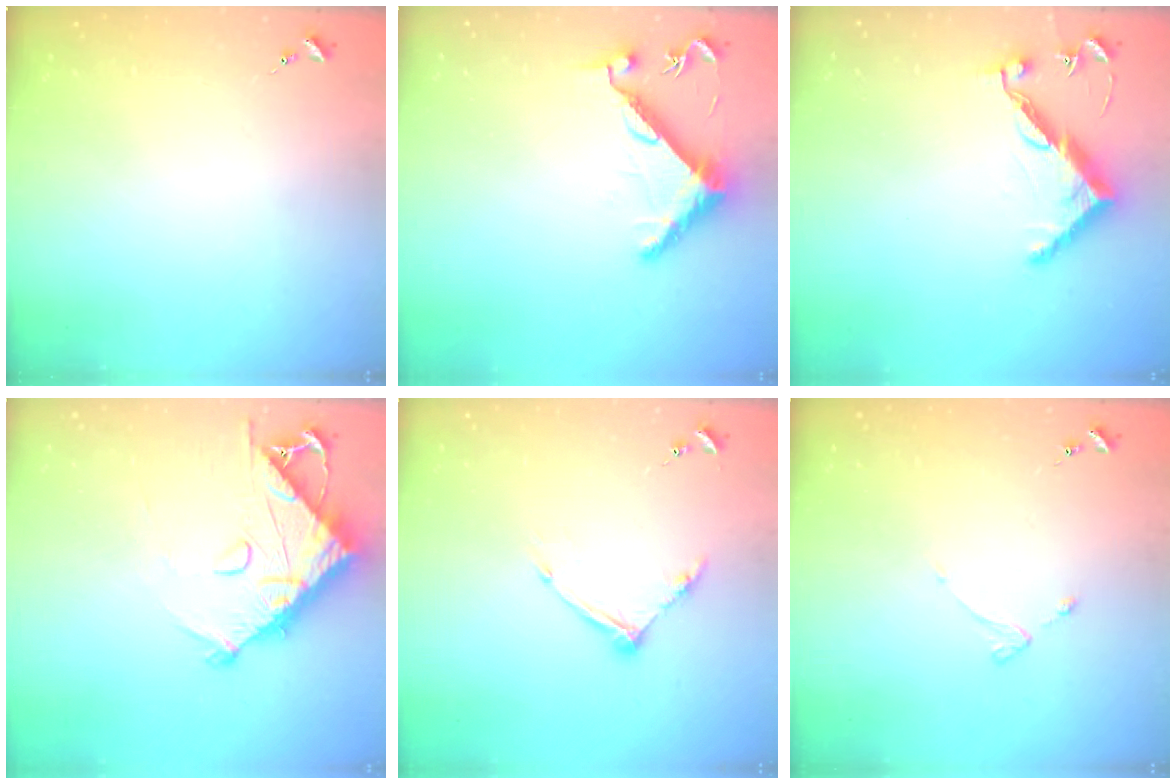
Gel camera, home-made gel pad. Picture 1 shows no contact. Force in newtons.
{"total": 8.6, "press": 8.6, "slide": 0.7}
{"total": 10.2, "press": 10.2, "slide": 0.4}
{"total": 13.1, "press": 13.0, "slide": 1.0}
{"total": 10.0, "press": 9.9, "slide": 0.7}
{"total": 2.6, "press": 2.6, "slide": 0.5}